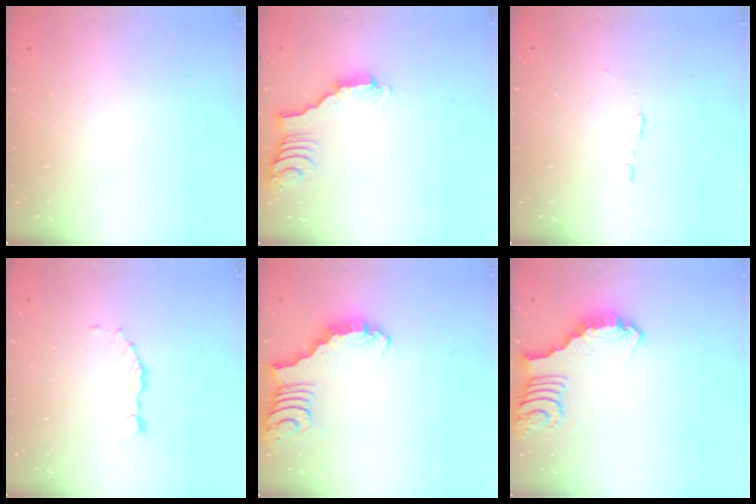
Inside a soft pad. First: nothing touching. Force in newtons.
{"total": 2.8, "press": 2.8, "slide": 0.3}
{"total": 2.7, "press": 2.7, "slide": 0.2}
{"total": 1.6, "press": 1.5, "slide": 0.2}
{"total": 3.2, "press": 3.1, "slide": 0.4}
{"total": 3.7, "press": 3.7, "slide": 0.1}